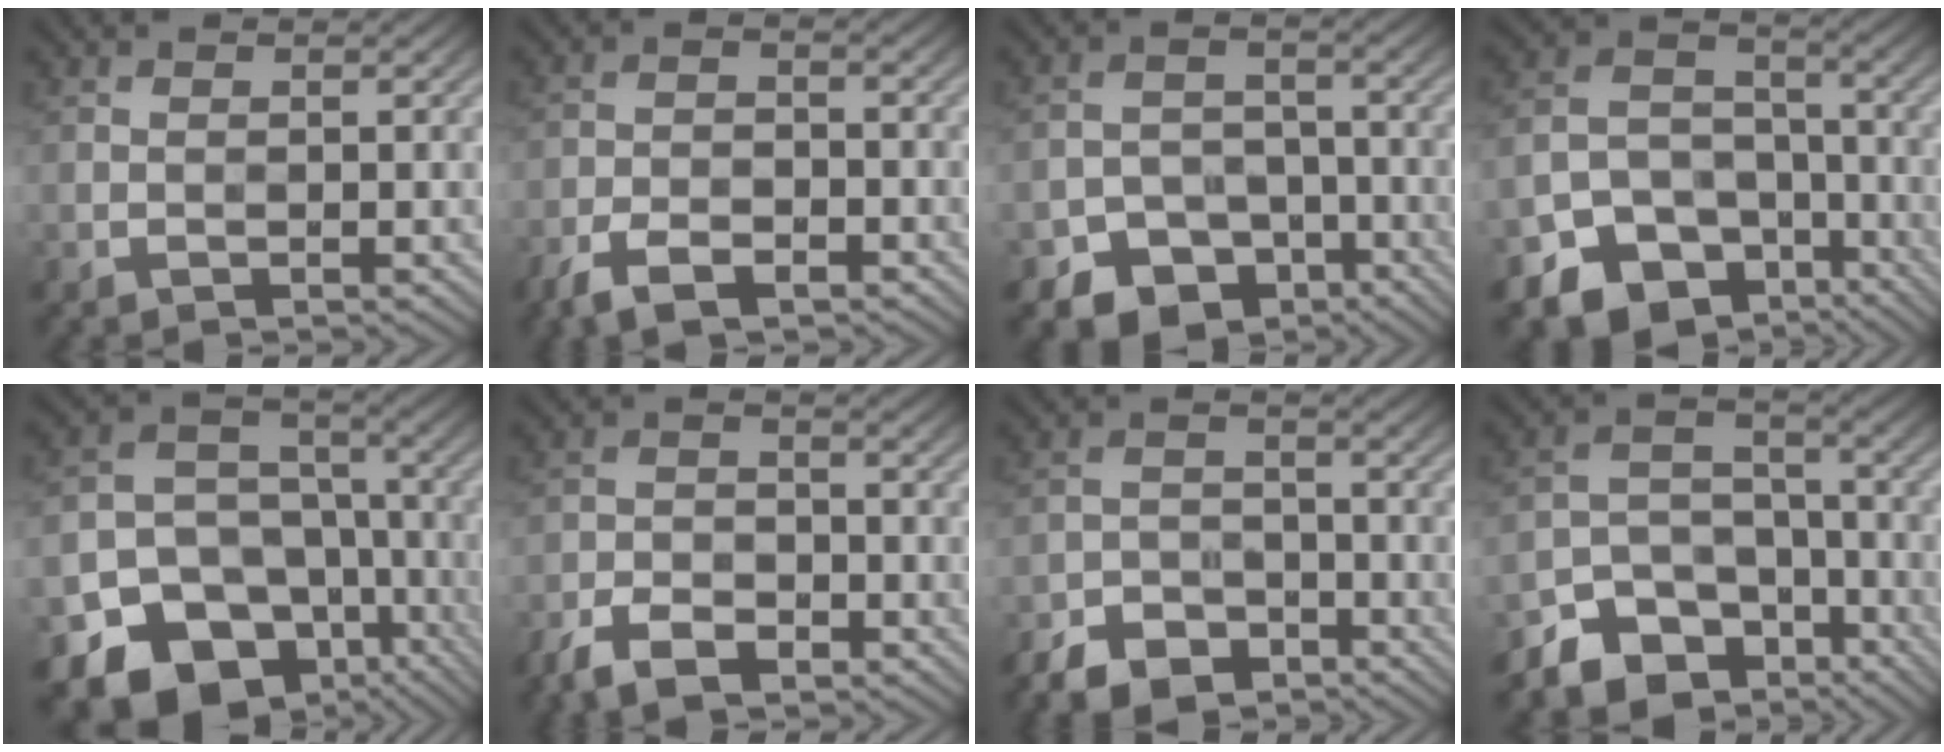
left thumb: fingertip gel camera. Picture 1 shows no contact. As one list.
[{"total": 6.1, "force": [-4.2, 2.5, 3.7], "torque": [-0.071, -0.004, -0.081]}, {"total": 8.1, "force": [-5.5, 5.3, 2.8], "torque": [-0.040, -0.010, -0.089]}, {"total": 13.9, "force": [-8.7, 9.2, 5.7], "torque": [-0.139, -0.032, -0.140]}, {"total": 17.4, "force": [-9.3, 12.8, 7.4], "torque": [-0.157, -0.044, -0.134]}, {"total": 6.4, "force": [-4.5, 3.1, 3.4], "torque": [-0.066, -0.005, -0.093]}, {"total": 6.9, "force": [-5.3, 3.4, 2.9], "torque": [-0.056, -0.007, -0.107]}, {"total": 11.3, "force": [-7.8, 6.9, 4.3], "torque": [-0.084, -0.008, -0.129]}]